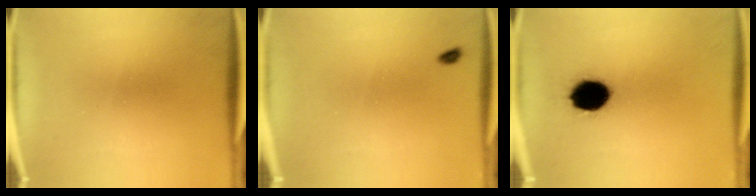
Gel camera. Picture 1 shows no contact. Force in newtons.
{"total": 1.1}
{"total": 12.3}